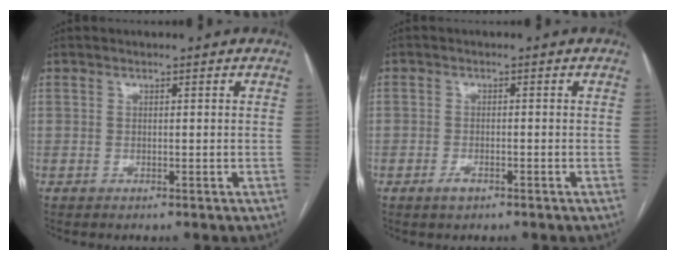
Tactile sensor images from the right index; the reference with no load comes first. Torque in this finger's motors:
{"motor_torque": [-0.12, -0.04, -0.40, -0.16]}